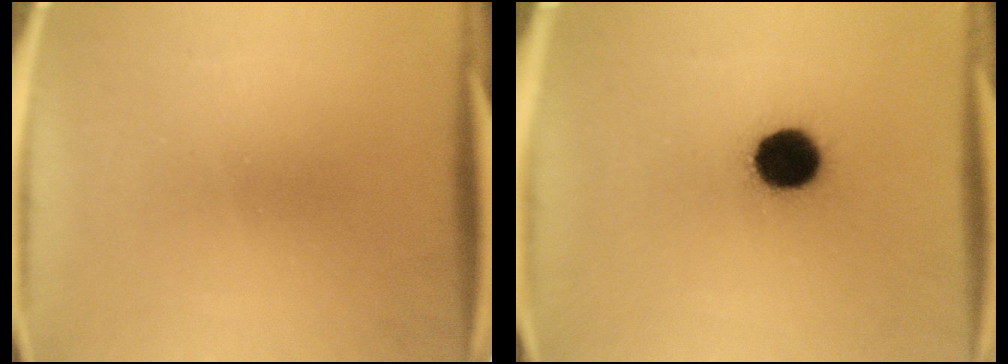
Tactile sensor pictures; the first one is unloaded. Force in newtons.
{"total": 11.1}